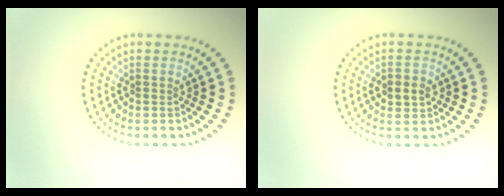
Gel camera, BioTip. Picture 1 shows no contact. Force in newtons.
{"total": 2.1, "press": 2.1, "slide": 0.2}